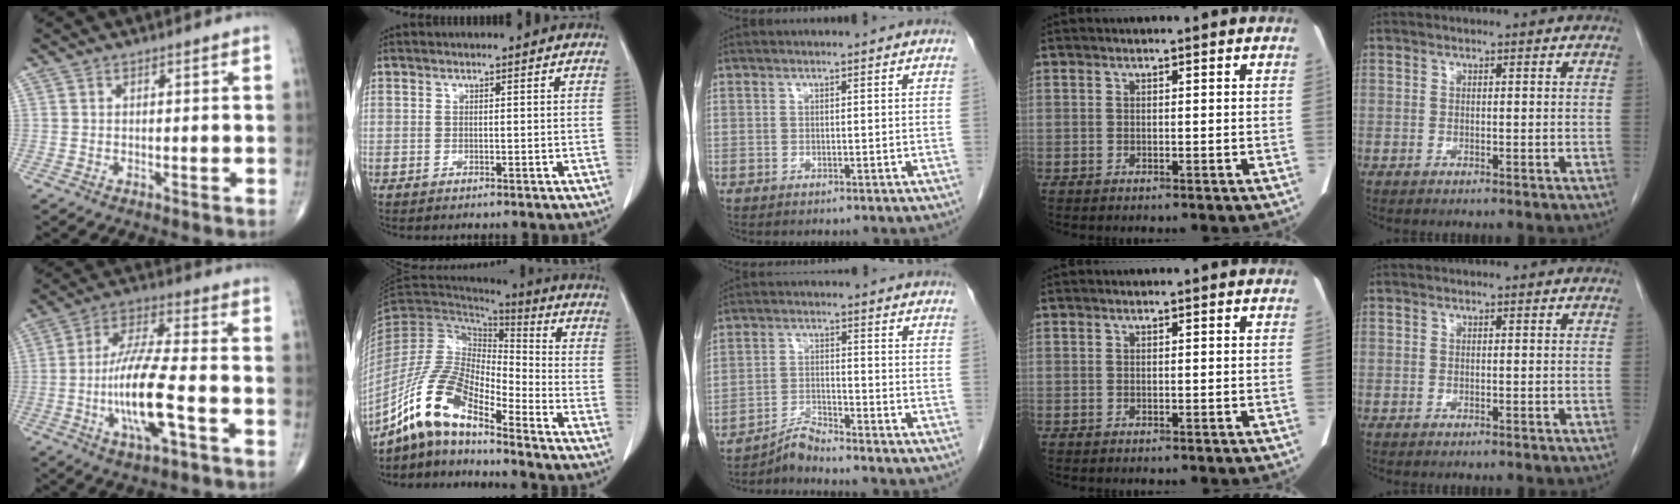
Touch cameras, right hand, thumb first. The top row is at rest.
{"thumb": {"total": 15.0, "force": [-4.1, 3.9, 13.8], "torque": [-0.275, 0.022, -0.076]}, "index": {"total": 12.1, "force": [-9.0, 3.3, 7.4], "torque": [-0.165, 0.017, -0.172]}, "middle": {"total": 3.5, "force": [-3.5, -0.6, 0.1], "torque": [-0.004, -0.017, -0.066]}}